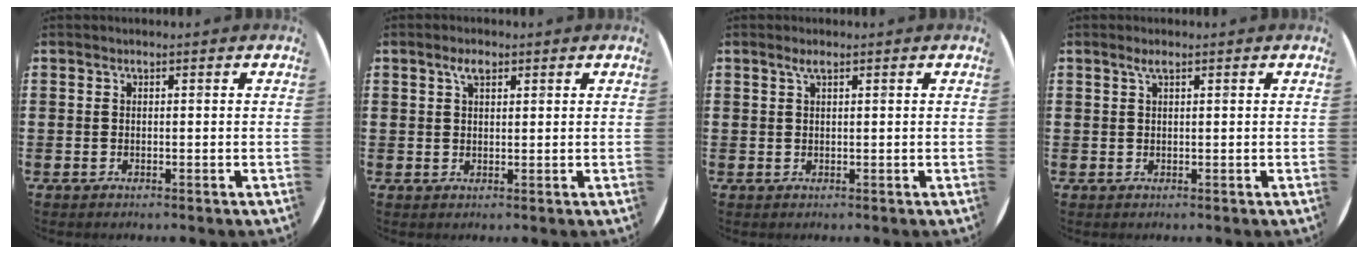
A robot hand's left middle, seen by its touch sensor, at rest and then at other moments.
{"total": 2.4, "force": [1.6, 1.0, 1.5], "torque": [-0.024, 0.003, 0.026]}
{"total": 1.2, "force": [0.6, 0.1, 1.0], "torque": [-0.021, 0.003, 0.010]}
{"total": 1.2, "force": [0.6, 0.1, 1.0], "torque": [-0.021, 0.003, 0.010]}